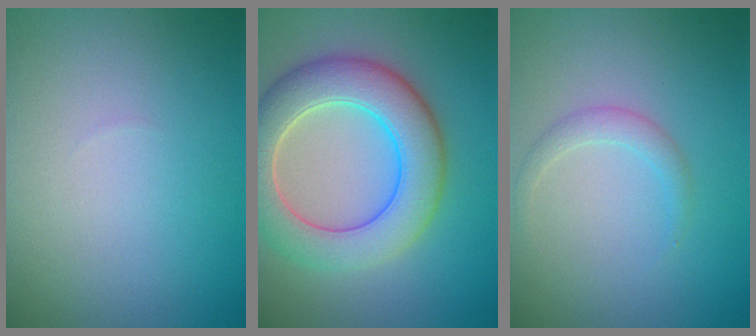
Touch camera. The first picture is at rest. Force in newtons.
{"total": 7.6, "press": 7.6, "slide": 0.9}
{"total": 1.4, "press": 1.4, "slide": 0.1}